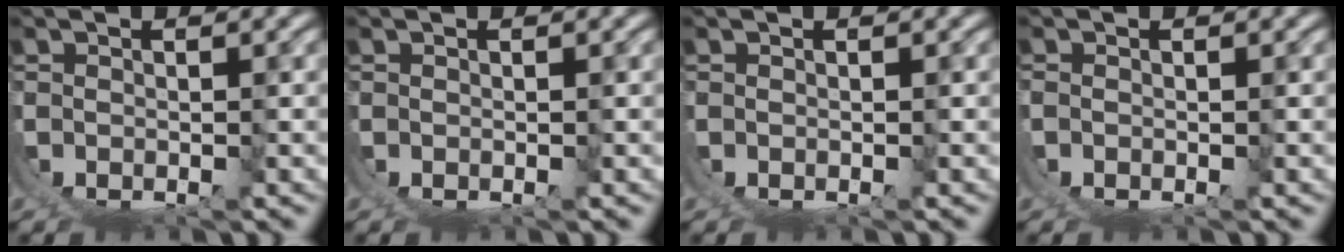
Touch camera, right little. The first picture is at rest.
{"total": 0.6, "force": [0.2, -0.6, -0.1], "torque": [0.006, 0.003, 0.004]}
{"total": 0.6, "force": [0.3, -0.5, -0.1], "torque": [0.010, 0.006, 0.003]}
{"total": 0.0}